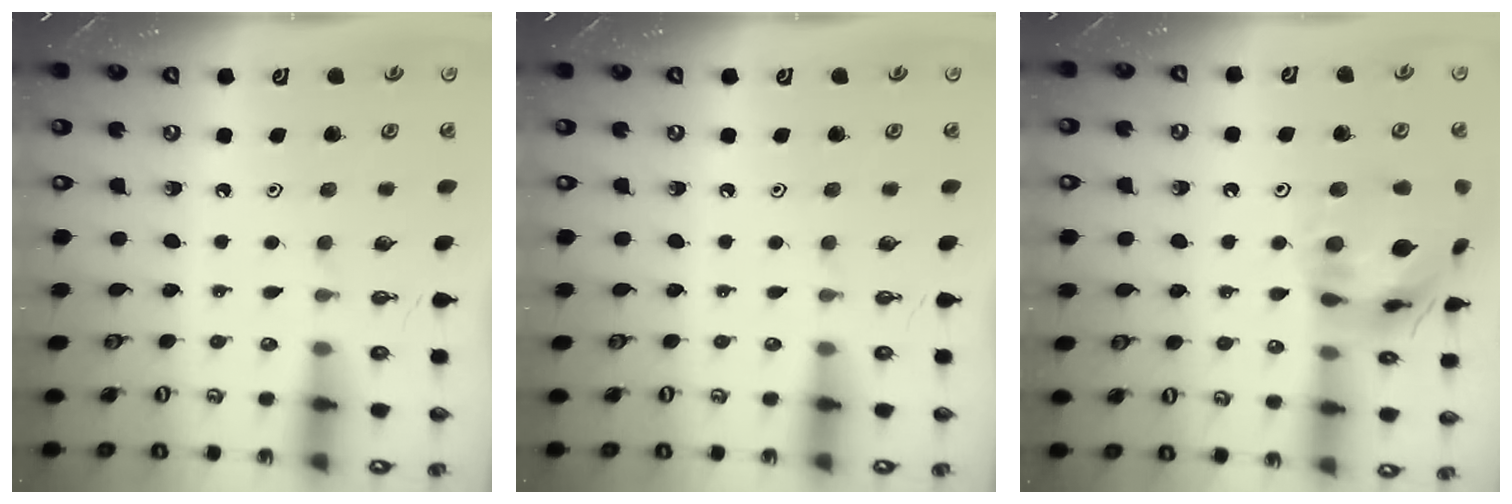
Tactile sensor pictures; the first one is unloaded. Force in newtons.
{"total": 0.0}
{"total": 17.5, "press": 17.5, "slide": 1.8}